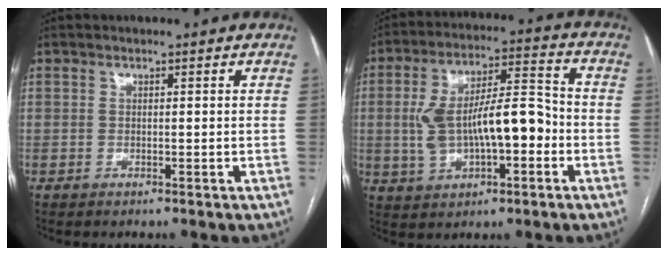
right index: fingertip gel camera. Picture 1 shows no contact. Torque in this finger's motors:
{"motor_torque": [0.56, -0.22, 0.52, 0.21]}